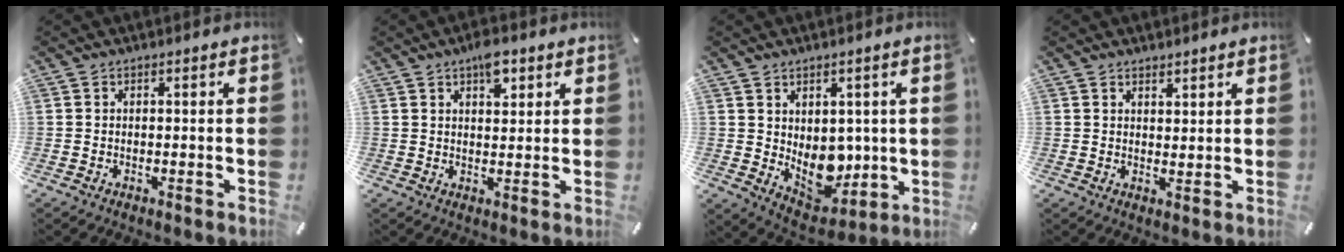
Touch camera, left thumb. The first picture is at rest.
{"total": 5.5, "force": [3.0, 2.8, 3.6], "torque": [-0.038, -0.010, 0.047]}
{"total": 8.8, "force": [1.2, 7.5, 4.5], "torque": [-0.033, -0.025, 0.033]}
{"total": 2.1, "force": [1.9, 0.7, 0.1], "torque": [0.004, -0.012, 0.035]}